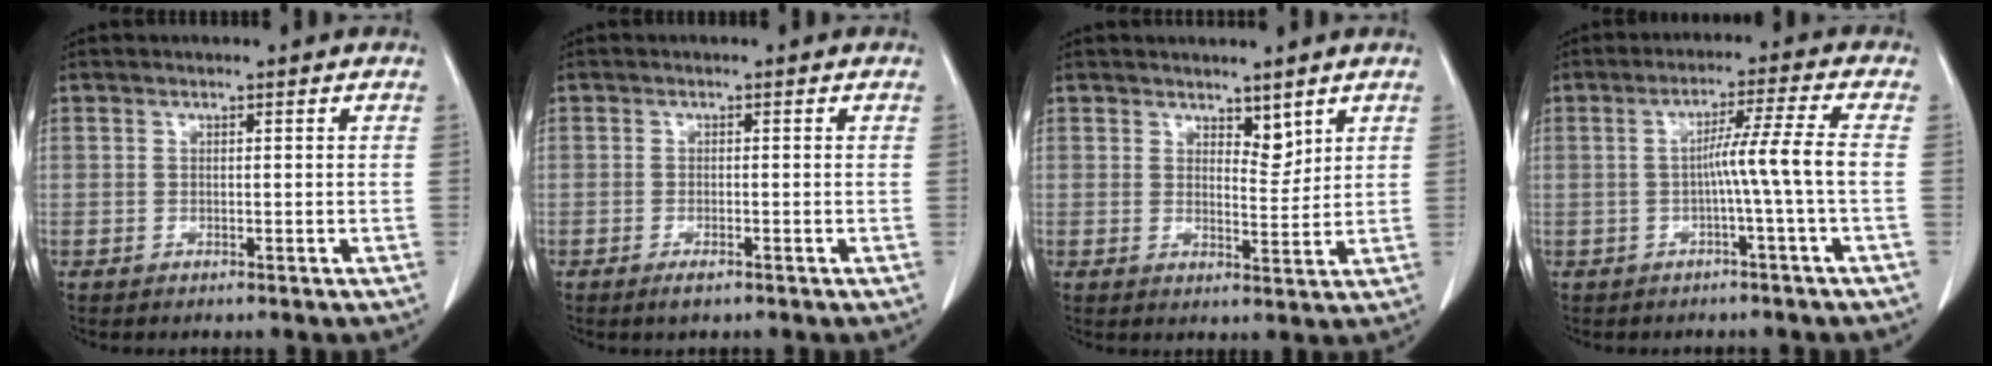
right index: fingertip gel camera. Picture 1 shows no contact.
{"total": 1.6, "force": [-1.1, 0.3, 1.2], "torque": [-0.021, -0.003, -0.015]}
{"total": 3.2, "force": [2.4, 1.4, 1.6], "torque": [-0.023, -0.011, 0.043]}
{"total": 6.1, "force": [-1.1, -1.8, 5.7], "torque": [-0.094, 0.014, -0.016]}